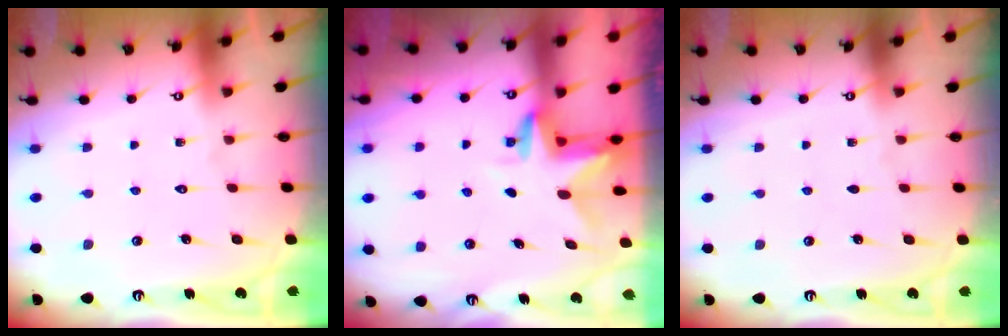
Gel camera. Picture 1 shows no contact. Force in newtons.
{"total": 3.0, "press": 3.0, "slide": 0.2}
{"total": 0.0}